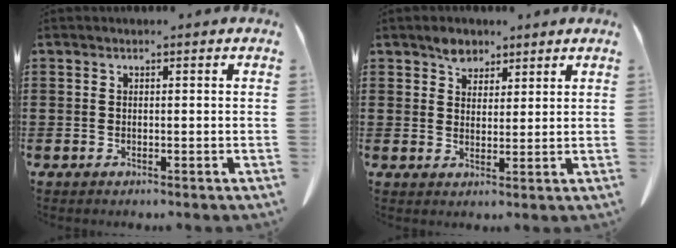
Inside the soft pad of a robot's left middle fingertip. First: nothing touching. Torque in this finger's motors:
{"motor_torque": [0.27, 0.25, 0.02, 0.03]}